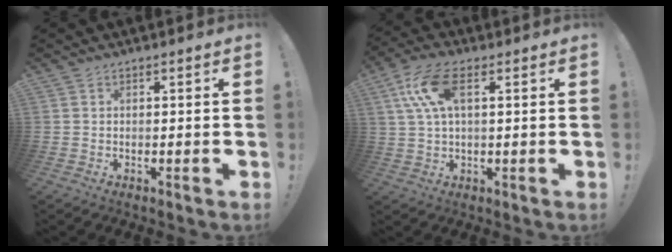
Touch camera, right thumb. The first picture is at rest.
{"total": 11.5, "force": [3.6, 5.1, 9.6], "torque": [-0.201, 0.003, 0.071]}